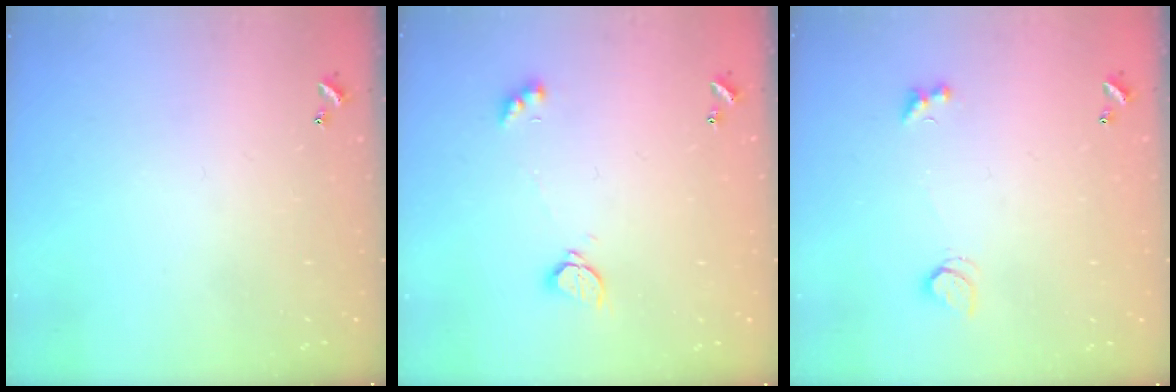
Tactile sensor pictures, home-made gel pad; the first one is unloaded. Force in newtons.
{"total": 2.2, "press": 2.2, "slide": 0.2}
{"total": 2.3, "press": 1.9, "slide": 1.1}